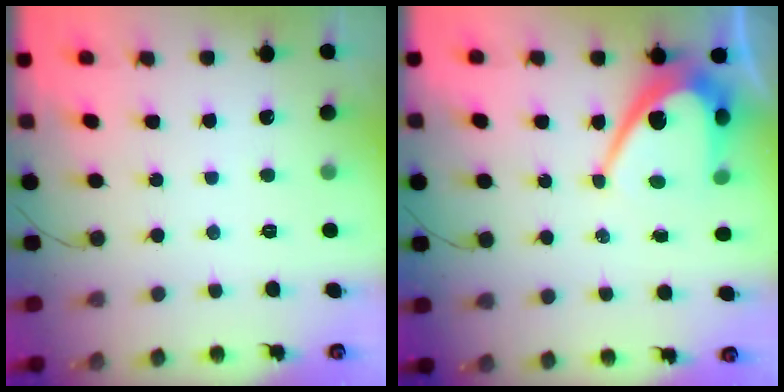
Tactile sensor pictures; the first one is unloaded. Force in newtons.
{"total": 9.9, "press": 9.9, "slide": 1.0}